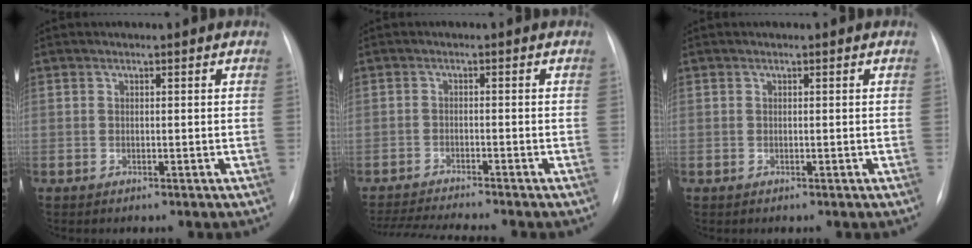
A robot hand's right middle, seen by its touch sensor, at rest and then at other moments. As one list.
[{"total": 8.2, "force": [-7.5, -1.0, 3.2], "torque": [-0.049, -0.016, -0.125]}, {"total": 0.0}]